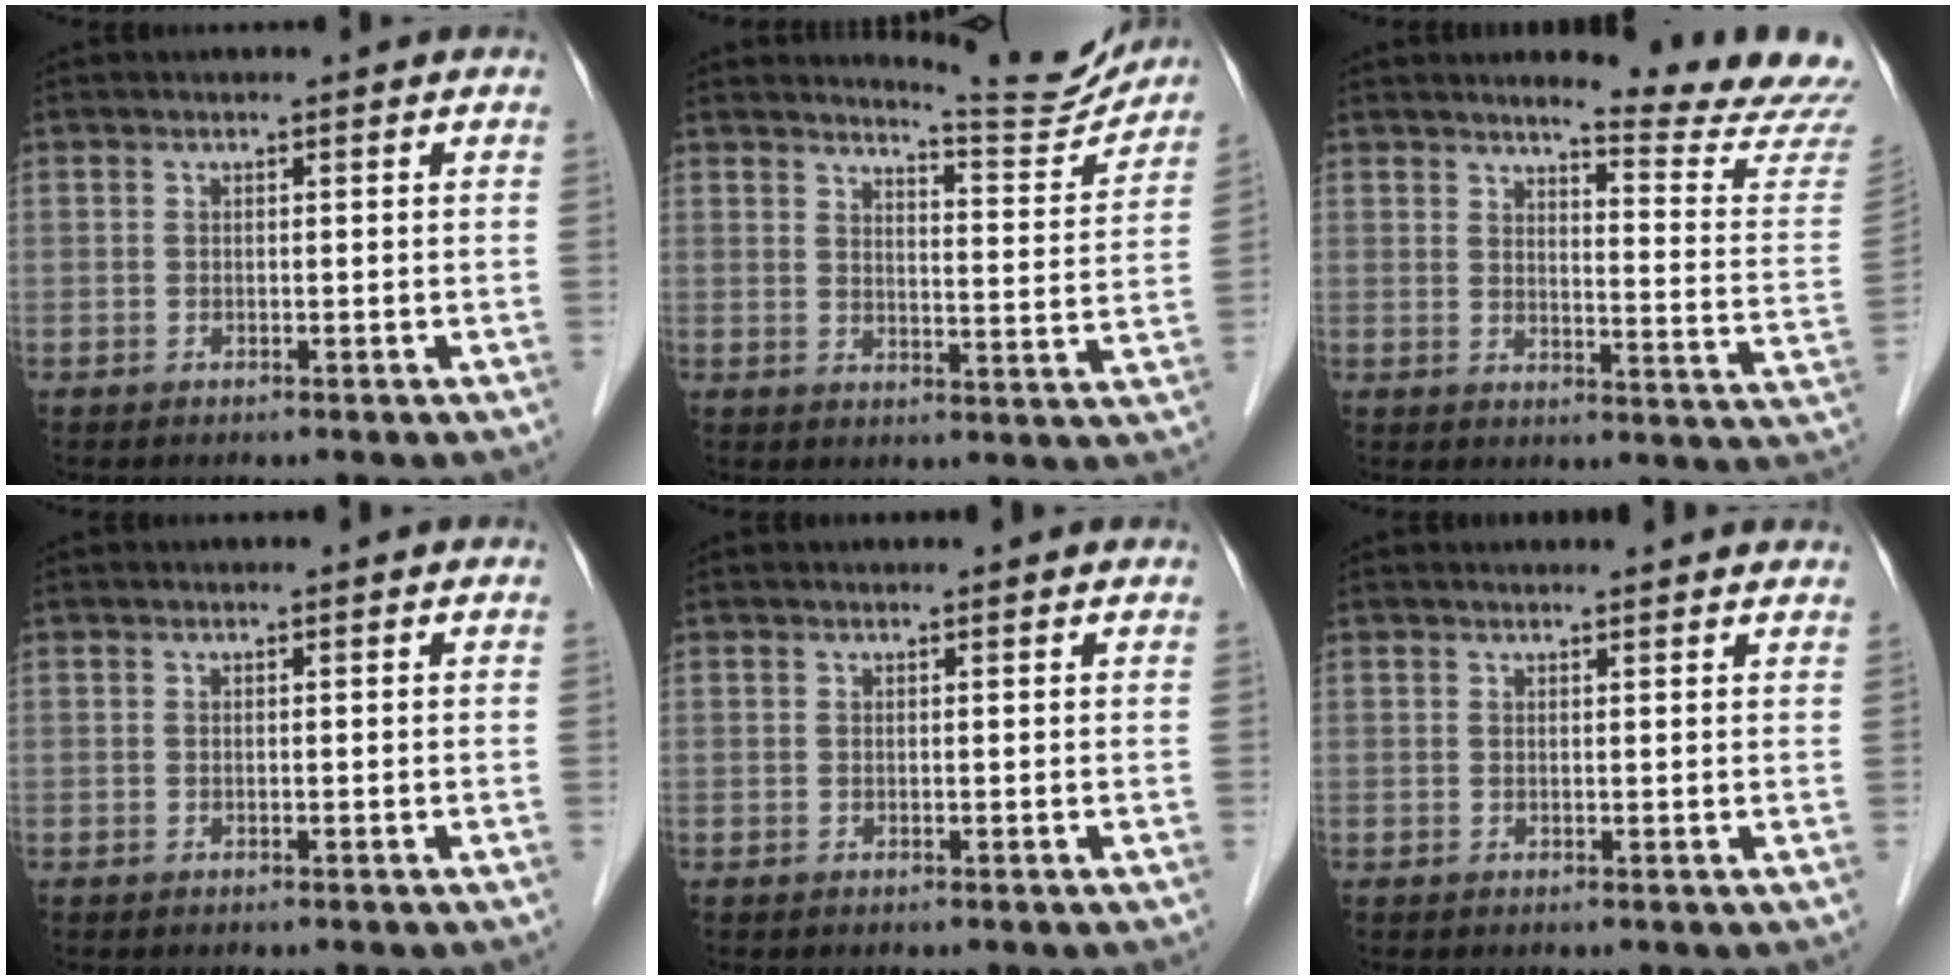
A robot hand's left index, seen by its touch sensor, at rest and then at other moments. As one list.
[{"total": 9.5, "force": [9.4, 0.0, 0.7], "torque": [-0.011, -0.037, 0.118]}, {"total": 14.5, "force": [14.0, -1.5, 3.7], "torque": [-0.048, -0.118, 0.152]}, {"total": 0.0}, {"total": 1.8, "force": [1.7, 0.1, 0.4], "torque": [-0.012, 0.010, 0.018]}, {"total": 6.5, "force": [6.3, 0.8, 1.6], "torque": [-0.016, 0.013, 0.057]}]